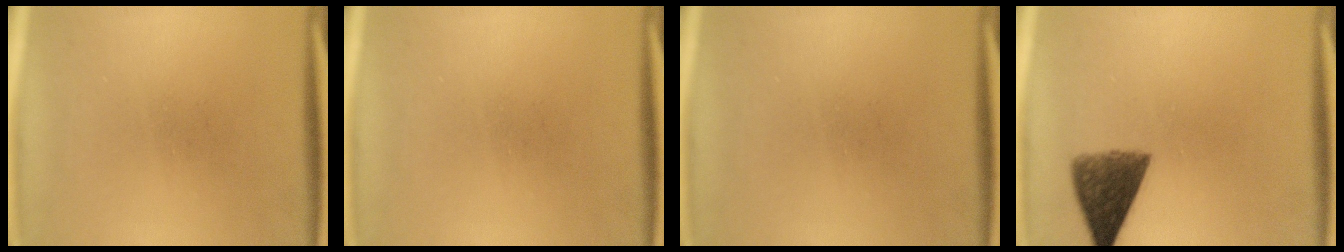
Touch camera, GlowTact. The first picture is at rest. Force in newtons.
{"total": 0.0}
{"total": 0.0}
{"total": 7.3}